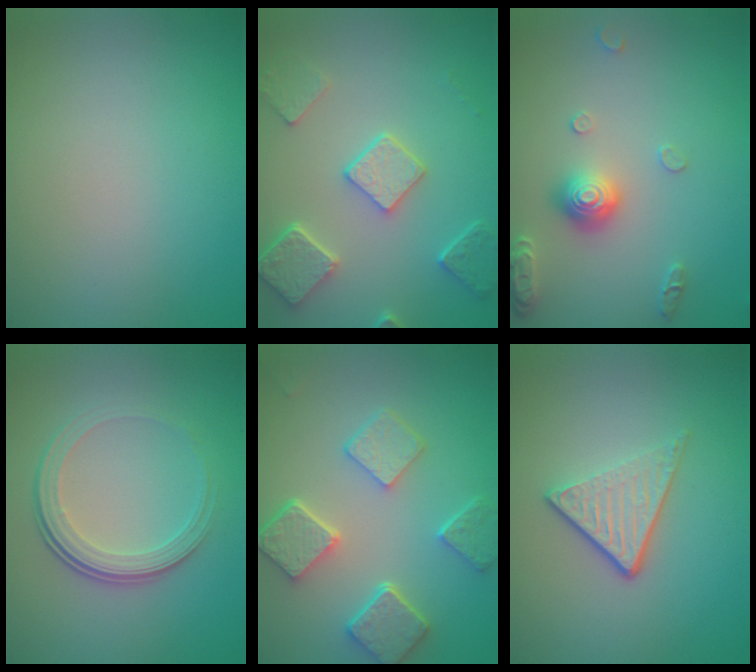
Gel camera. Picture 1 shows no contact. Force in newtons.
{"total": 4.9, "press": 4.0, "slide": 2.9}
{"total": 3.0, "press": 2.9, "slide": 0.7}
{"total": 4.1, "press": 2.7, "slide": 3.0}
{"total": 5.5, "press": 4.4, "slide": 3.3}
{"total": 3.6, "press": 2.6, "slide": 2.5}